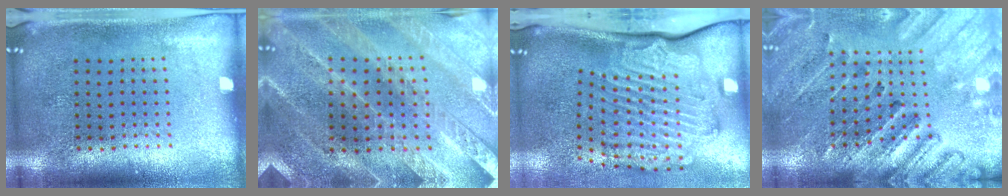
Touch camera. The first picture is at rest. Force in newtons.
{"total": 2.4, "press": 2.4, "slide": 0.2}
{"total": 3.5, "press": 2.5, "slide": 2.5}
{"total": 2.7, "press": 2.6, "slide": 0.2}